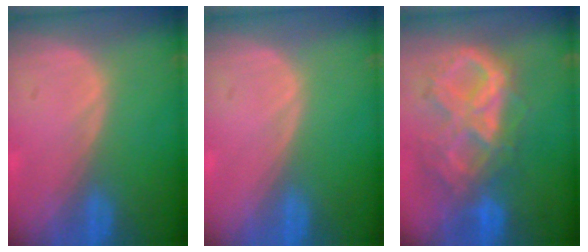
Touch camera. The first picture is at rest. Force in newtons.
{"total": 0.0}
{"total": 10.5, "press": 8.9, "slide": 5.5}